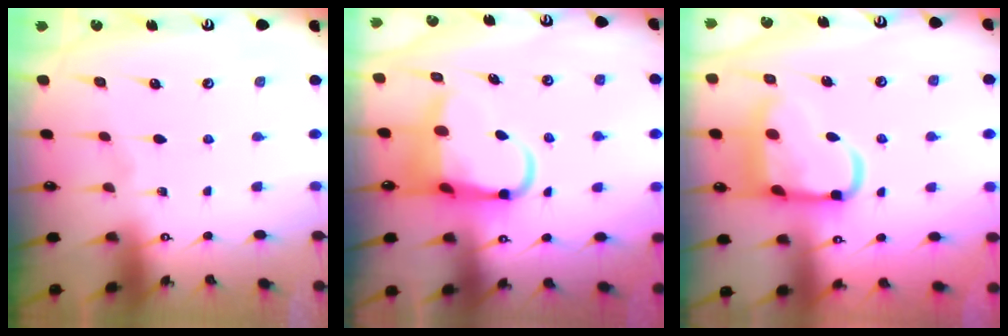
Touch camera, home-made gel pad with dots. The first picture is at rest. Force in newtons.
{"total": 8.4, "press": 7.8, "slide": 3.1}
{"total": 14.0, "press": 13.9, "slide": 1.6}